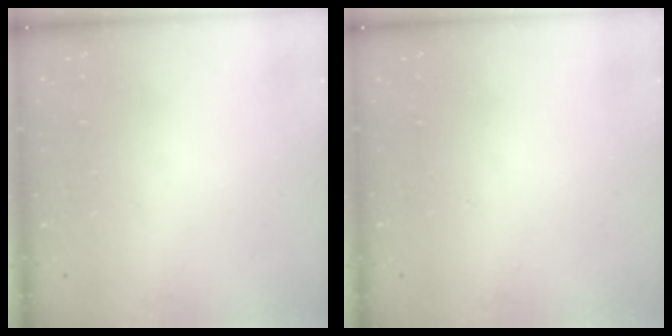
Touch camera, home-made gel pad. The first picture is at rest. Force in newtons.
{"total": 0.0}